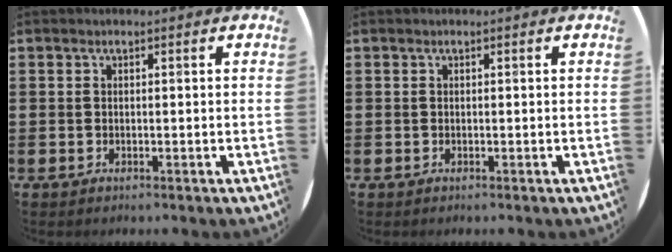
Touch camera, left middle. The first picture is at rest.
{"total": 0.0}